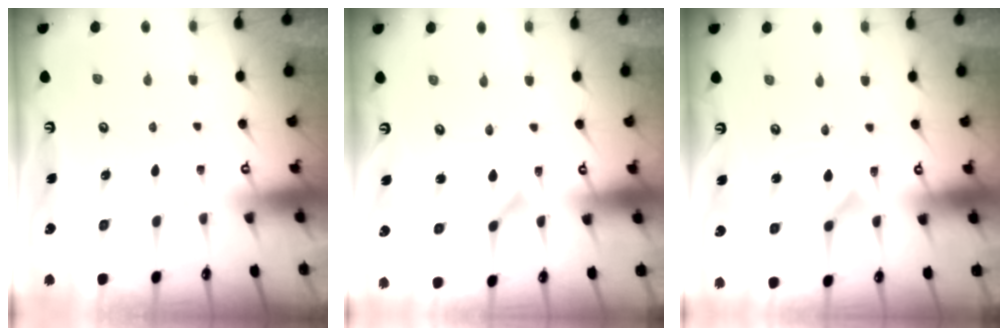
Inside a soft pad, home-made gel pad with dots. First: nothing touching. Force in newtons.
{"total": 1.1, "press": 1.1, "slide": 0.2}
{"total": 1.2, "press": 1.2, "slide": 0.0}